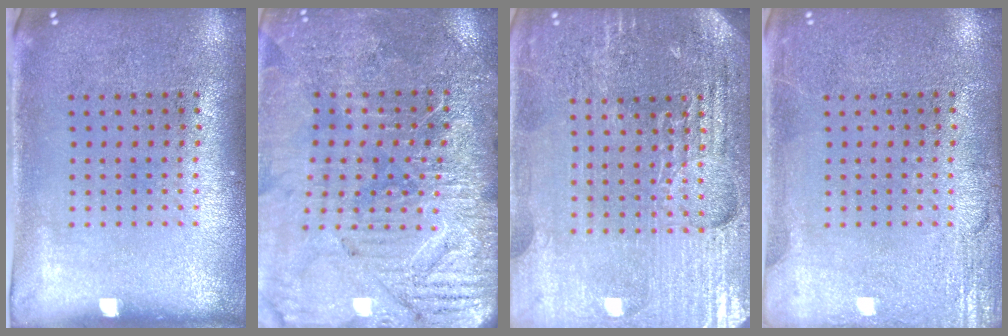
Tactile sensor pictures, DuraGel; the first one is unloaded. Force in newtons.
{"total": 3.6, "press": 3.6, "slide": 0.3}
{"total": 4.9, "press": 4.6, "slide": 1.7}
{"total": 2.7, "press": 2.7, "slide": 0.3}